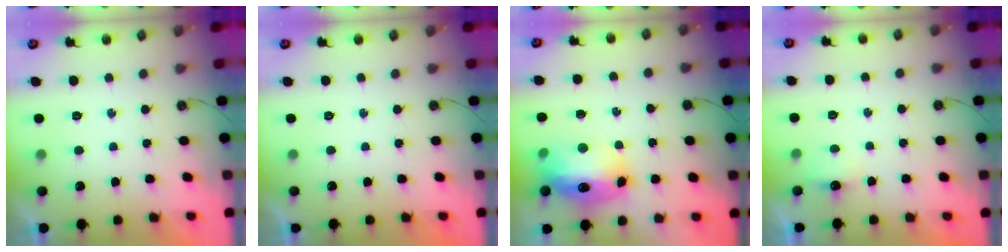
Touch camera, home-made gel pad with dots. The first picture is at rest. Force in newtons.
{"total": 0.0}
{"total": 14.4, "press": 14.4, "slide": 1.3}
{"total": 2.8, "press": 2.7, "slide": 0.4}